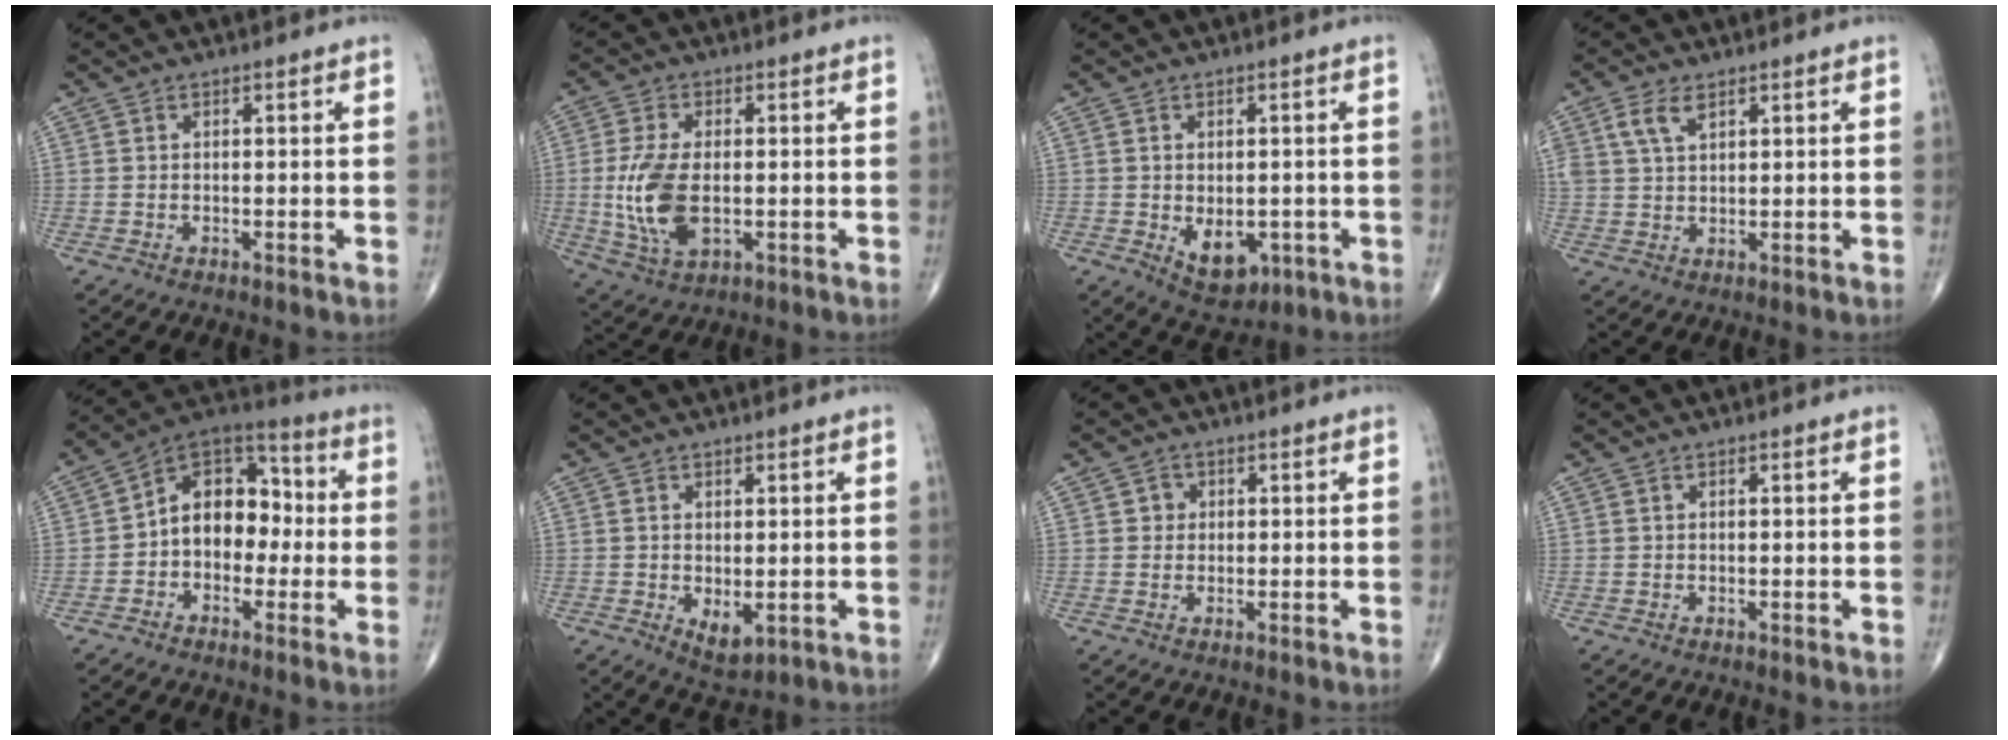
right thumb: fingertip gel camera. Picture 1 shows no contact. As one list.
[{"total": 11.0, "force": [-0.8, 5.8, 9.4], "torque": [-0.201, -0.009, -0.009]}, {"total": 7.5, "force": [-1.9, 4.8, 5.5], "torque": [-0.054, -0.004, -0.013]}, {"total": 4.6, "force": [2.4, 2.4, 3.1], "torque": [-0.060, -0.001, 0.051]}, {"total": 12.8, "force": [-0.8, 9.1, 9.0], "torque": [-0.097, 0.047, -0.032]}, {"total": 4.3, "force": [-0.7, 2.2, 3.6], "torque": [-0.048, -0.012, -0.002]}, {"total": 1.9, "force": [0.4, 1.8, 0.5], "torque": [0.005, 0.002, 0.002]}, {"total": 0.0}]